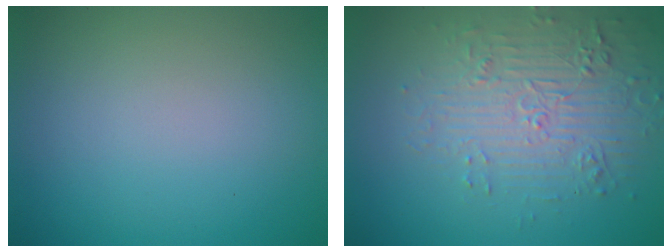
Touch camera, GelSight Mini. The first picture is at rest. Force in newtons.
{"total": 4.2, "press": 3.8, "slide": 1.7}